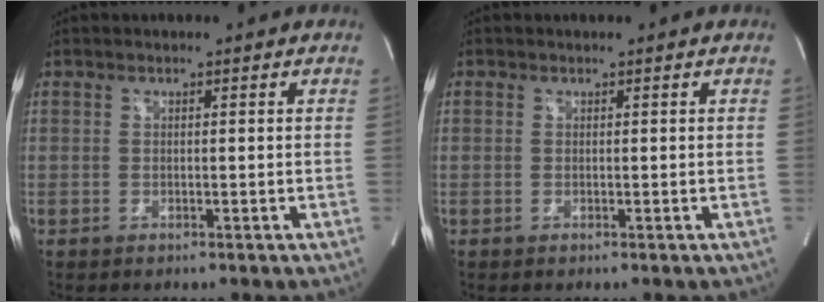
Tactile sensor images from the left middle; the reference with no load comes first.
{"total": 0.0}